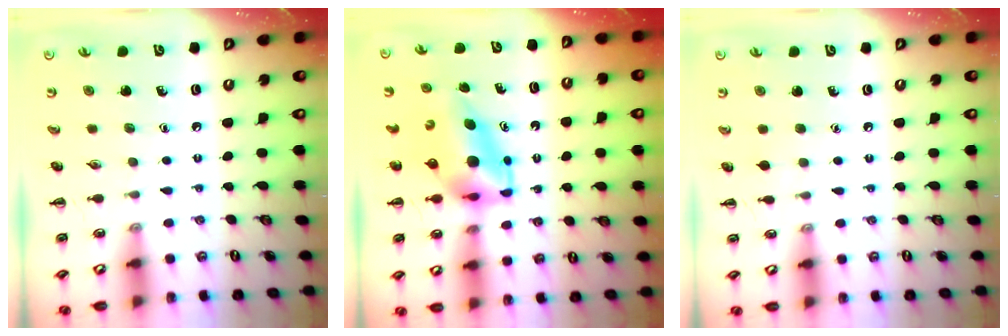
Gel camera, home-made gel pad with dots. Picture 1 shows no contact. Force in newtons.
{"total": 6.8, "press": 6.7, "slide": 1.4}
{"total": 2.2, "press": 1.9, "slide": 0.9}